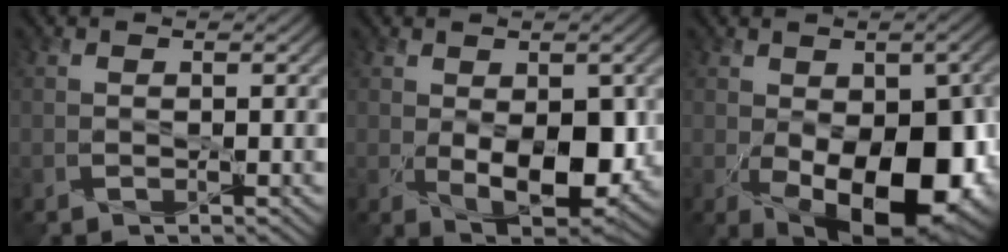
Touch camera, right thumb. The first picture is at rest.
{"total": 9.1, "force": [-1.2, 5.1, 7.4], "torque": [-0.139, -0.032, 0.001]}
{"total": 15.6, "force": [-4.3, 8.7, 12.2], "torque": [-0.172, -0.060, -0.040]}